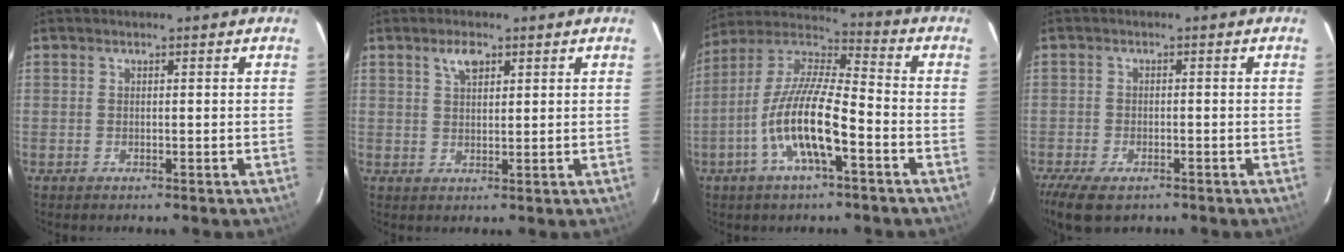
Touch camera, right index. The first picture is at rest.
{"total": 3.3, "force": [1.9, 1.6, 2.2], "torque": [-0.038, 0.007, 0.036]}
{"total": 14.6, "force": [-5.7, 3.4, 13.0], "torque": [-0.259, -0.004, -0.113]}
{"total": 8.5, "force": [-5.8, 3.8, 4.8], "torque": [-0.124, -0.030, -0.105]}